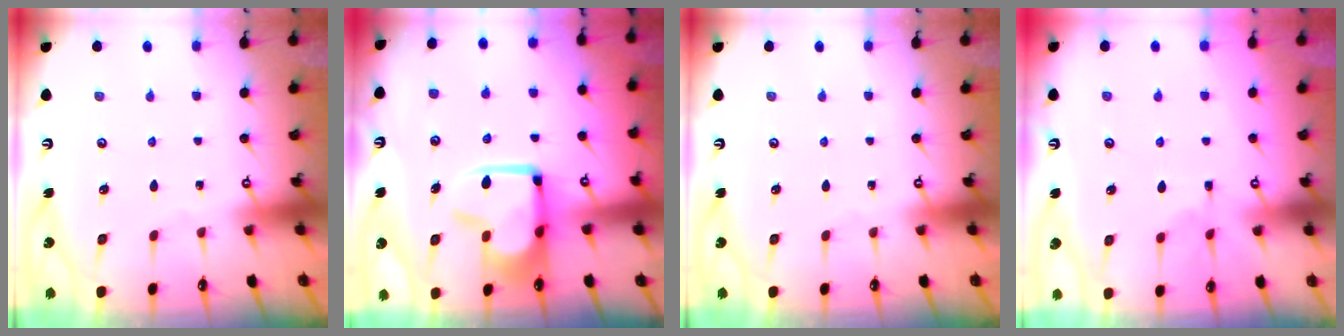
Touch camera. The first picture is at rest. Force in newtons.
{"total": 13.1, "press": 13.0, "slide": 1.4}
{"total": 0.0}
{"total": 2.2, "press": 1.8, "slide": 1.3}